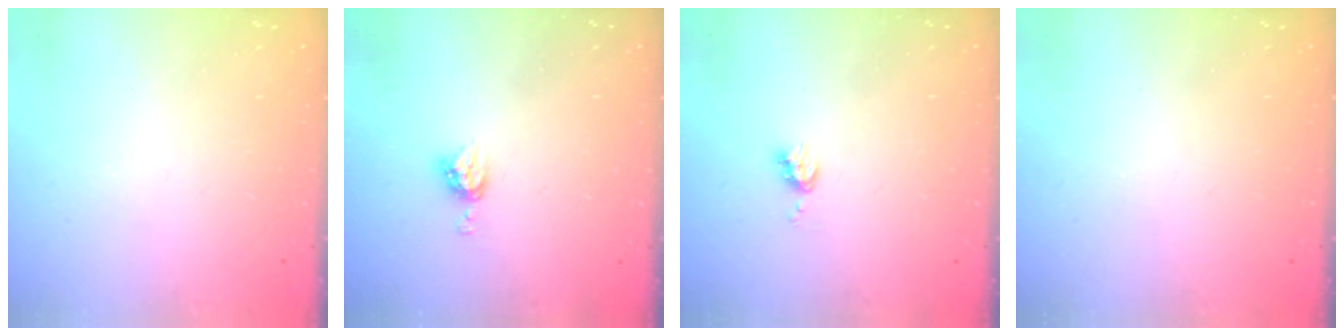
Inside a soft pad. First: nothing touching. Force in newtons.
{"total": 5.0, "press": 4.9, "slide": 0.3}
{"total": 5.4, "press": 5.3, "slide": 0.7}
{"total": 0.0}